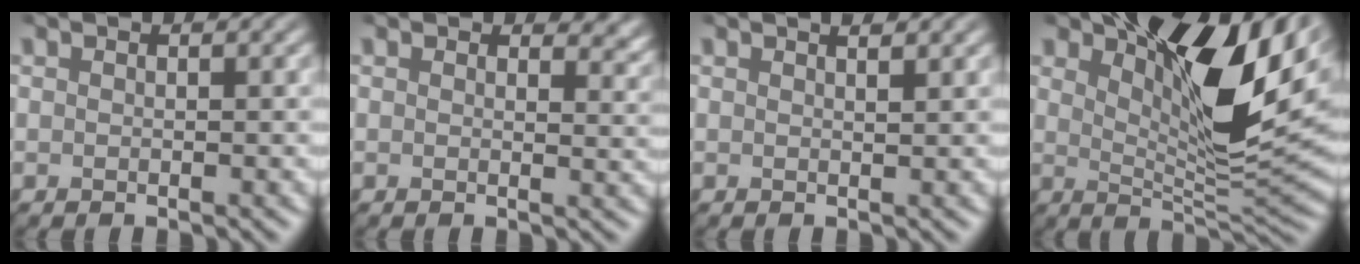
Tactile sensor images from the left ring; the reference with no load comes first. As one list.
[{"total": 2.4, "force": [1.8, 1.1, 1.2], "torque": [-0.015, -0.006, 0.021]}, {"total": 1.4, "force": [1.0, 0.3, 0.8], "torque": [-0.009, 0.000, 0.010]}, {"total": 13.4, "force": [6.2, 4.8, 10.9], "torque": [-0.158, 0.012, 0.106]}]